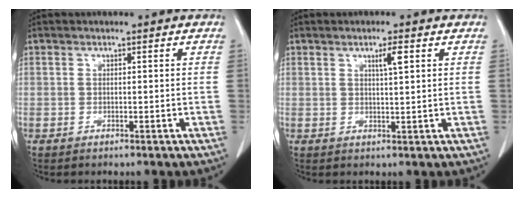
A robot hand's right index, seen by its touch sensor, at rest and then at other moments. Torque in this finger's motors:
{"motor_torque": [0.02, 0.06, 0.03, 0.01]}